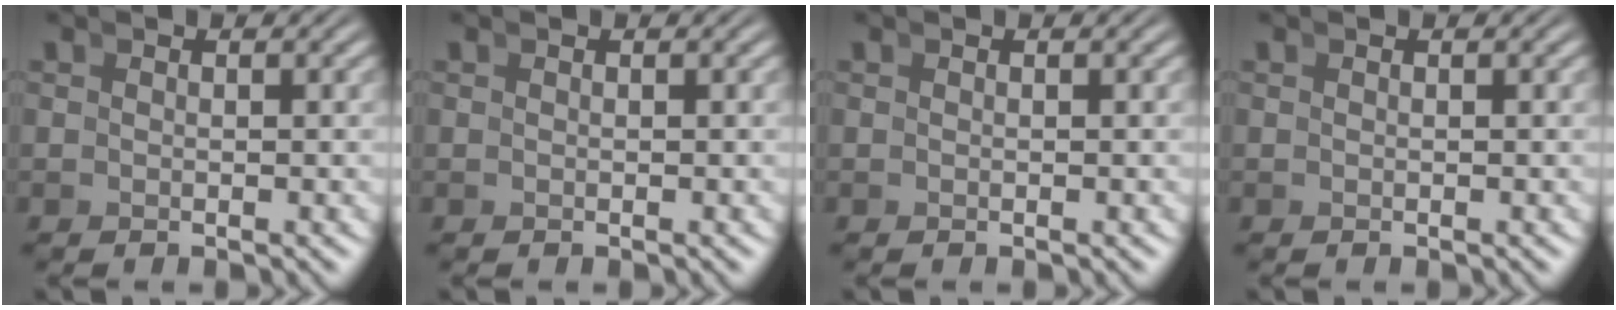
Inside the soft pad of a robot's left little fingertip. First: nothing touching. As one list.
[{"total": 0.0}, {"total": 0.0}, {"total": 0.0}]